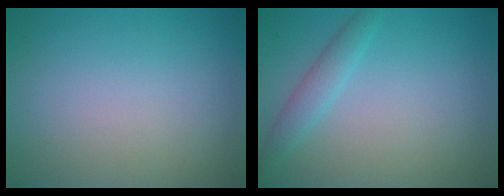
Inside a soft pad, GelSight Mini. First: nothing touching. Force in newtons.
{"total": 2.0, "press": 2.0, "slide": 0.1}